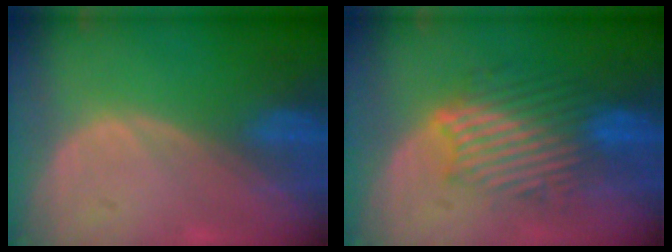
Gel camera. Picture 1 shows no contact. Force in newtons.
{"total": 9.0, "press": 8.9, "slide": 1.2}